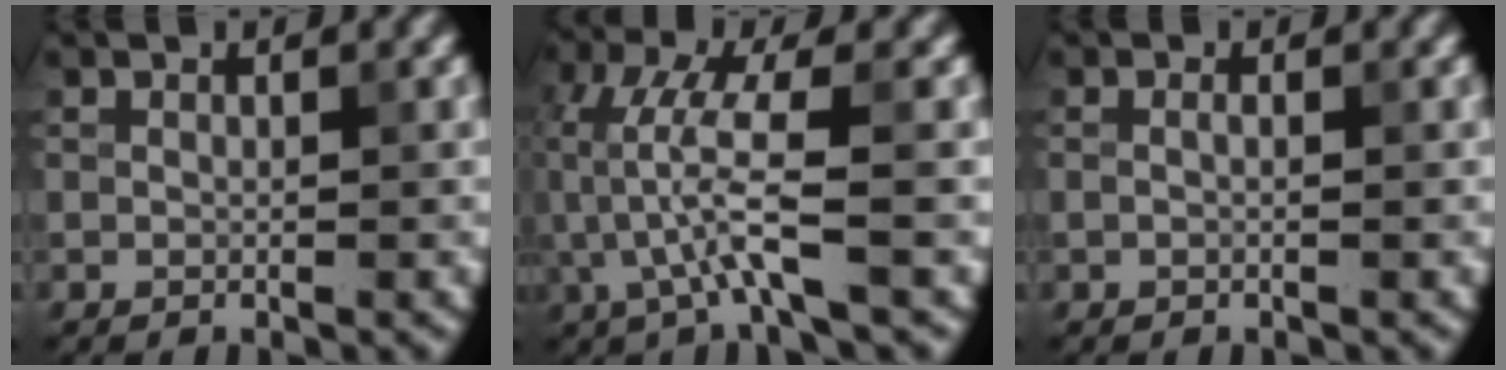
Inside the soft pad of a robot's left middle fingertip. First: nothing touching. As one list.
[{"total": 5.4, "force": [-1.0, 1.1, 5.2], "torque": [-0.122, 0.006, -0.021]}, {"total": 0.7, "force": [0.1, 0.2, 0.6], "torque": [-0.011, -0.009, -0.002]}]